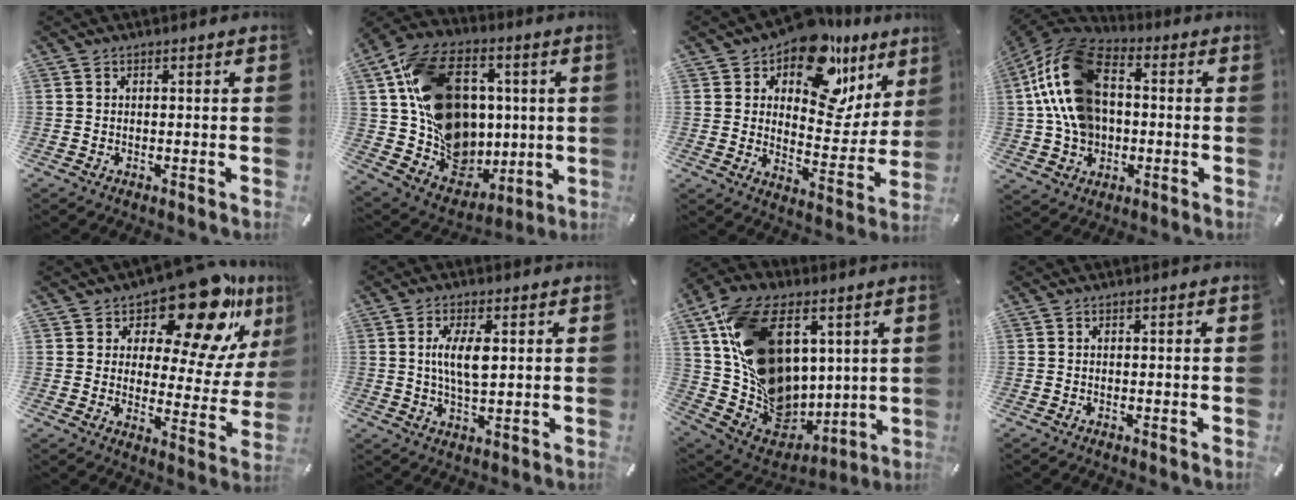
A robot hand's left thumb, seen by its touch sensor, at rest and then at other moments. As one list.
[{"total": 25.0, "force": [4.3, 19.2, 15.4], "torque": [-0.270, -0.018, 0.107]}, {"total": 16.8, "force": [10.9, 9.6, 8.5], "torque": [-0.125, -0.080, 0.190]}, {"total": 17.5, "force": [1.2, 12.9, 11.7], "torque": [-0.274, 0.012, 0.021]}, {"total": 18.0, "force": [14.1, 6.5, 9.2], "torque": [-0.126, -0.127, 0.233]}, {"total": 7.2, "force": [1.3, 2.7, 6.5], "torque": [-0.136, -0.003, 0.016]}, {"total": 25.2, "force": [8.4, 17.5, 16.2], "torque": [-0.291, -0.049, 0.172]}, {"total": 0.0}]